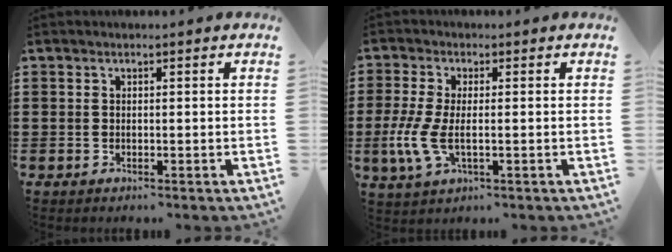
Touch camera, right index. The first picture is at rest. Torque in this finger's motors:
{"motor_torque": [1.82, 0.32, 0.64, 0.20]}